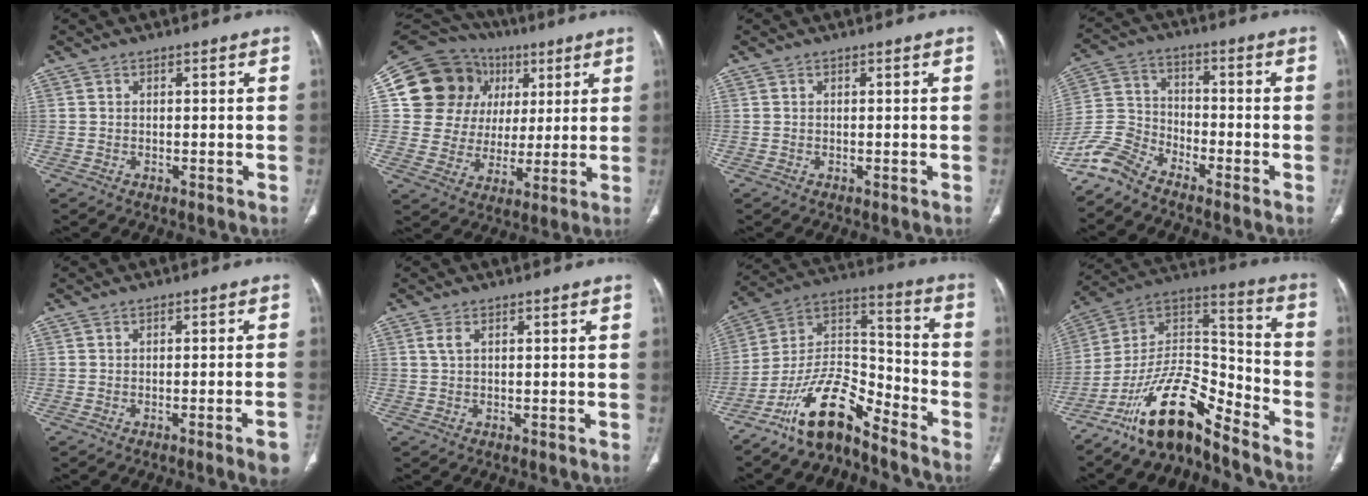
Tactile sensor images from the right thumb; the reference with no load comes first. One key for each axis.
{"total": 20.1, "fx": 6.0, "fy": 17.6, "fz": 7.5, "tx": -0.091, "ty": 0.037, "tz": 0.117}
{"total": 0.0}
{"total": 8.0, "fx": -7.2, "fy": 3.0, "fz": 2.0, "tx": -0.048, "ty": 0.044, "tz": -0.157}
{"total": 4.8, "fx": -2.6, "fy": 0.0, "fz": 4.0, "tx": -0.051, "ty": 0.007, "tz": -0.033}
{"total": 1.5, "fx": 0.3, "fy": 0.0, "fz": 1.4, "tx": -0.043, "ty": 0.005, "tz": 0.008}
{"total": 13.8, "fx": -10.6, "fy": 4.4, "fz": 7.7, "tx": -0.132, "ty": 0.096, "tz": -0.200}
{"total": 15.7, "fx": -12.1, "fy": 4.8, "fz": 8.8, "tx": -0.135, "ty": 0.110, "tz": -0.222}